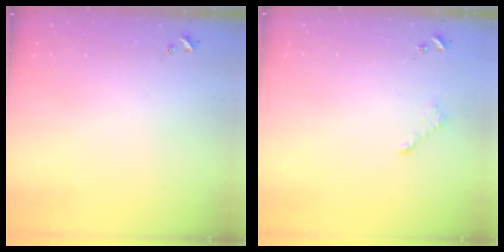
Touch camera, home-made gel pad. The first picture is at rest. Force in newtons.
{"total": 2.6, "press": 2.6, "slide": 0.4}